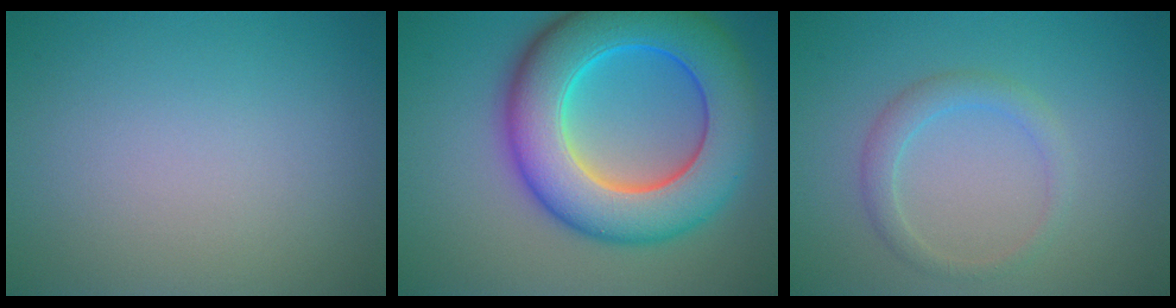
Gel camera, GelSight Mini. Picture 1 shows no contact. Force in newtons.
{"total": 12.1, "press": 12.1, "slide": 0.3}
{"total": 2.0, "press": 2.0, "slide": 0.1}